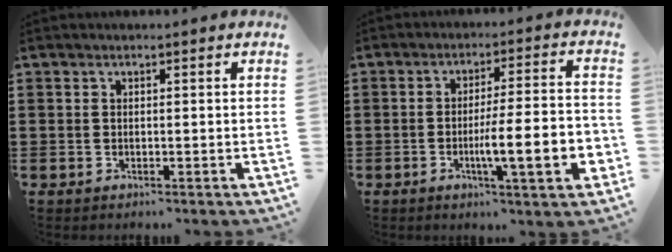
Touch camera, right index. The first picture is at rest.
{"total": 10.4, "force": [-2.9, 1.3, 9.9], "torque": [-0.169, -0.007, -0.051]}